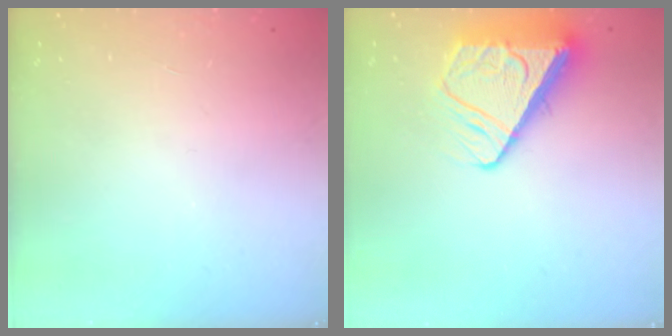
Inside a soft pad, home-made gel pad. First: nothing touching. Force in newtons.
{"total": 10.0, "press": 10.0, "slide": 1.2}